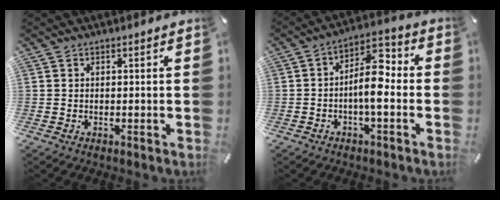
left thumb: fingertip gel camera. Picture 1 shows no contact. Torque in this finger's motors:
{"motor_torque": [1.08, 2.49, 0.75, -0.13, 0.08]}